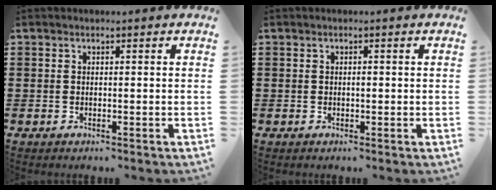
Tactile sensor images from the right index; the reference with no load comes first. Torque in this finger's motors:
{"motor_torque": [0.68, 0.64, 0.00, 0.00]}